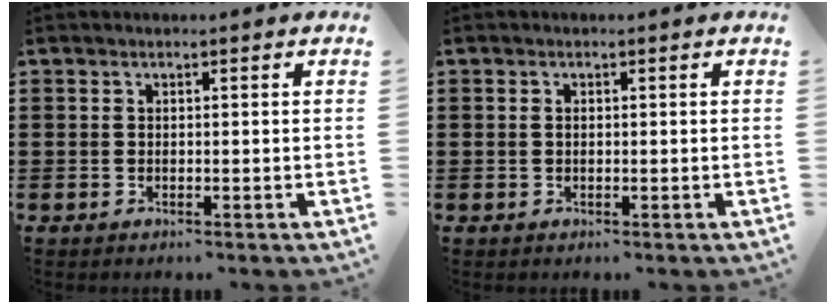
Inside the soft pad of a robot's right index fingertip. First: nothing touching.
{"total": 0.6, "force": [0.0, 0.4, 0.5], "torque": [-0.012, 0.001, 0.001]}